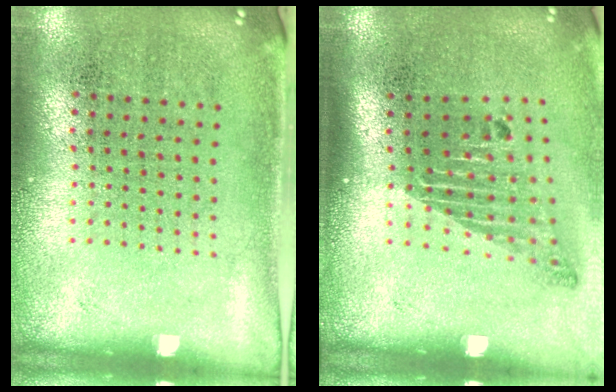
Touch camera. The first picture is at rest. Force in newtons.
{"total": 1.8, "press": 1.2, "slide": 1.4}